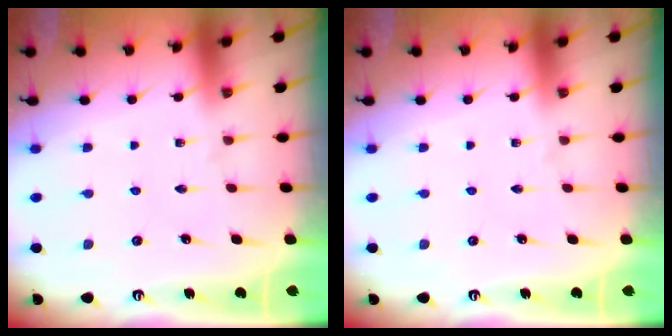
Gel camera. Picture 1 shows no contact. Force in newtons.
{"total": 0.0}